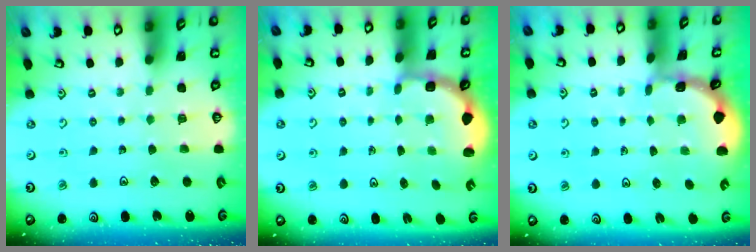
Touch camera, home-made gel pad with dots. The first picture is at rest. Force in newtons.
{"total": 2.7, "press": 2.3, "slide": 1.4}
{"total": 1.0, "press": 1.0, "slide": 0.1}